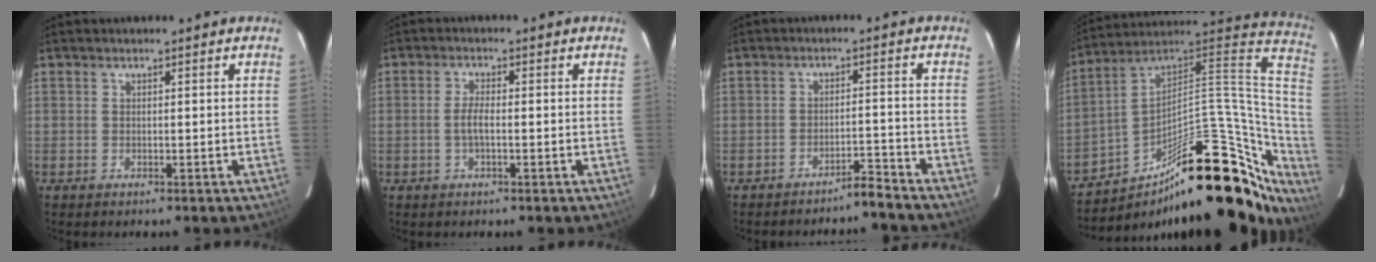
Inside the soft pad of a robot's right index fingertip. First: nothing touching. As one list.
[{"total": 2.6, "force": [-0.6, 0.6, 2.5], "torque": [-0.051, 0.000, -0.011]}, {"total": 3.7, "force": [-3.7, -0.5, 0.5], "torque": [-0.015, 0.010, -0.053]}, {"total": 32.2, "force": [-13.8, 13.4, 25.9], "torque": [-0.382, 0.034, -0.203]}]